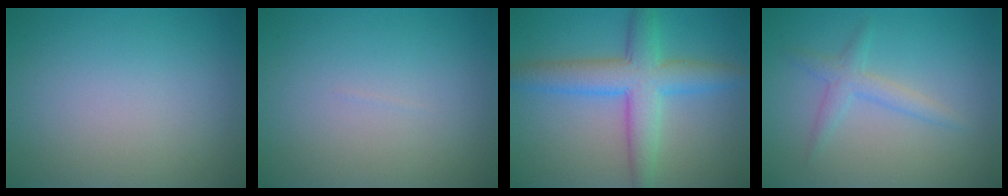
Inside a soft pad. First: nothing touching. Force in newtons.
{"total": 0.0}
{"total": 5.9, "press": 5.9, "slide": 0.3}
{"total": 1.9, "press": 1.9, "slide": 0.1}